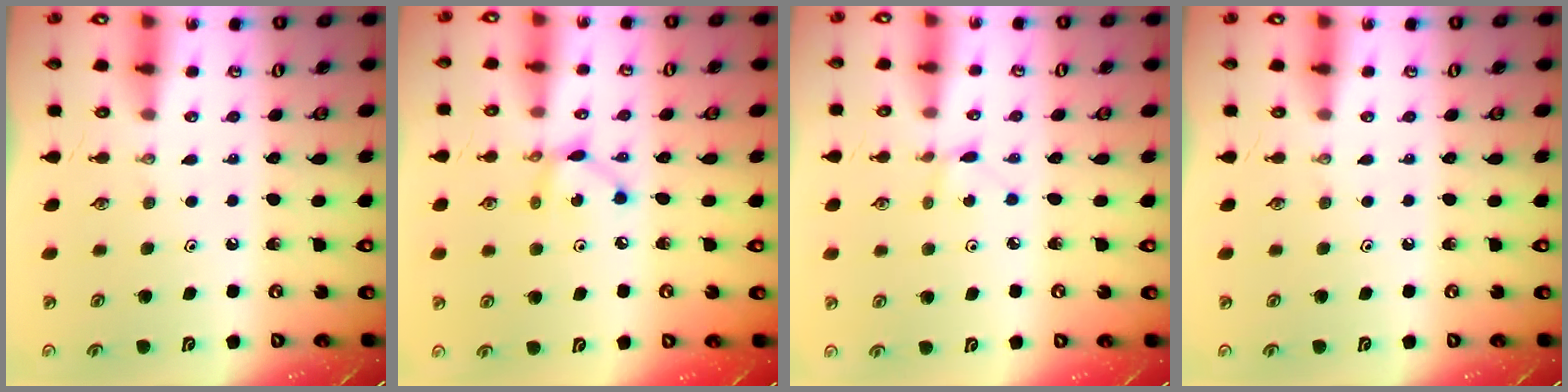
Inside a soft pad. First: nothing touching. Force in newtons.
{"total": 6.7, "press": 6.7, "slide": 0.2}
{"total": 0.8, "press": 0.8, "slide": 0.1}
{"total": 0.0}